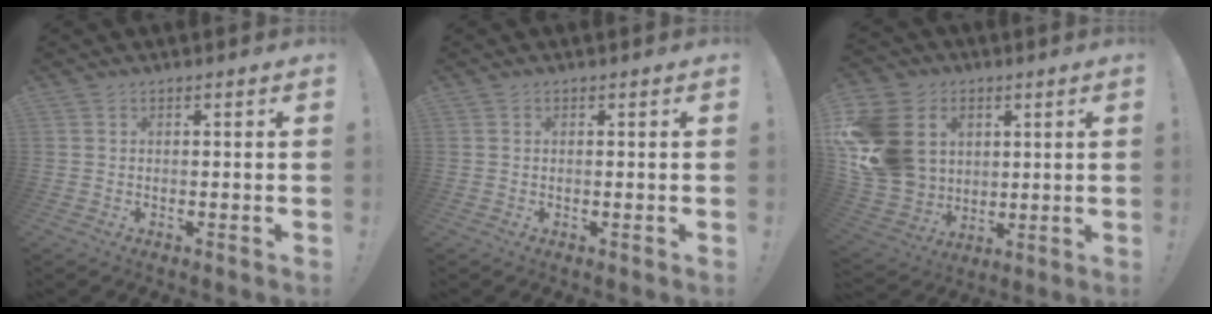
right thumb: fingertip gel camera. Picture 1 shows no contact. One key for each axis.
{"total": 0.0}
{"total": 19.9, "fx": 4.1, "fy": 16.5, "fz": 10.3, "tx": -0.203, "ty": -0.009, "tz": 0.094}